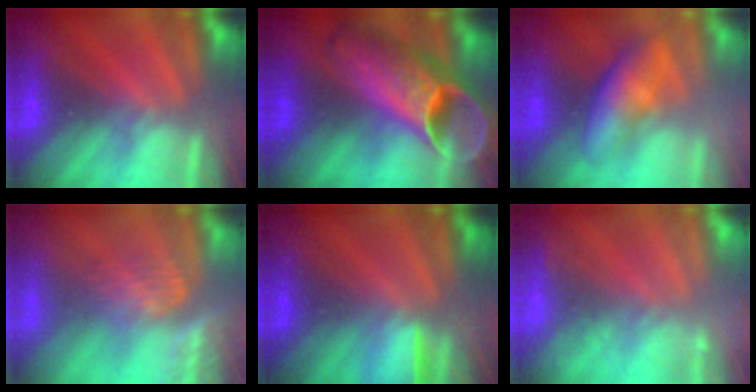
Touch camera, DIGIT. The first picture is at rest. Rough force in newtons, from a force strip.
{"total": 9.5}
{"total": 3.4}
{"total": 4.8}
{"total": 1.6}
{"total": 9.0}